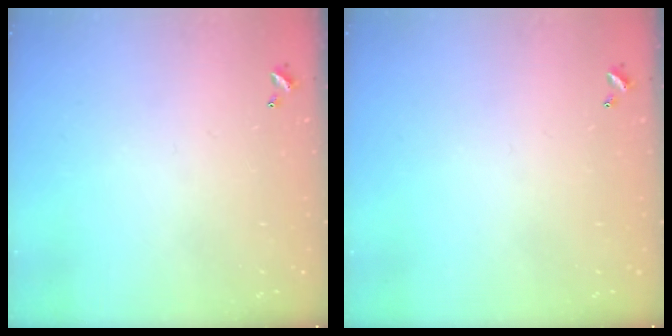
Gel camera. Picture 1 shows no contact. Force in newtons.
{"total": 0.0}